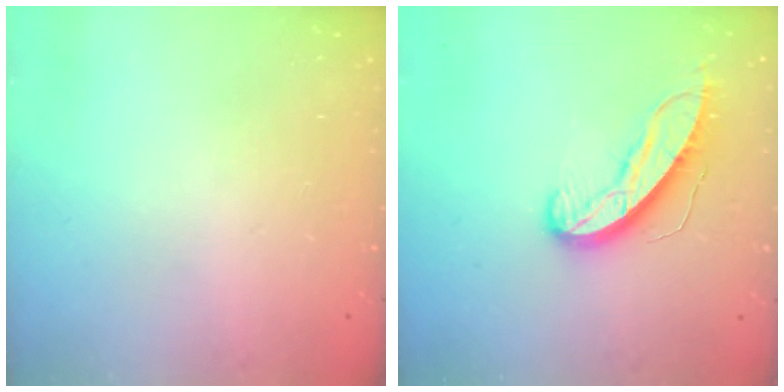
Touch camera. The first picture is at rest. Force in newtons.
{"total": 9.6, "press": 9.6, "slide": 0.2}